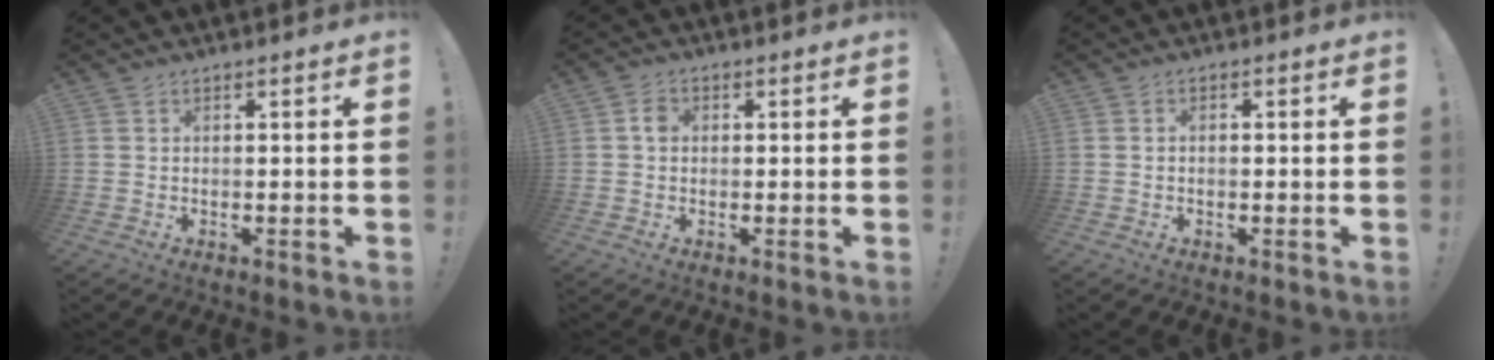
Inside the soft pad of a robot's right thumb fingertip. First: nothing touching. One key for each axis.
{"total": 2.7, "fx": 0.1, "fy": 2.1, "fz": 1.7, "tx": -0.019, "ty": 0.002, "tz": -0.003}
{"total": 0.9, "fx": -0.4, "fy": 0.7, "fz": 0.4, "tx": -0.015, "ty": 0.006, "tz": -0.006}